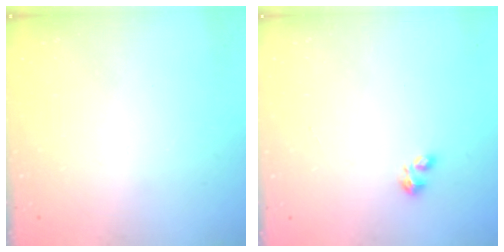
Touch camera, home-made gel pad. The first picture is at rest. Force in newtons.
{"total": 1.5, "press": 1.5, "slide": 0.3}